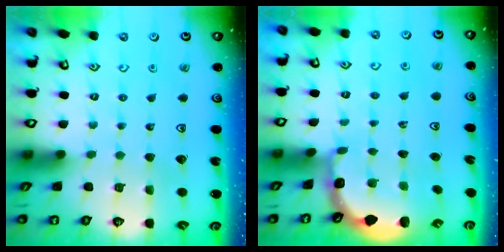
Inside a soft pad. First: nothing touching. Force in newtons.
{"total": 1.8, "press": 1.5, "slide": 1.1}